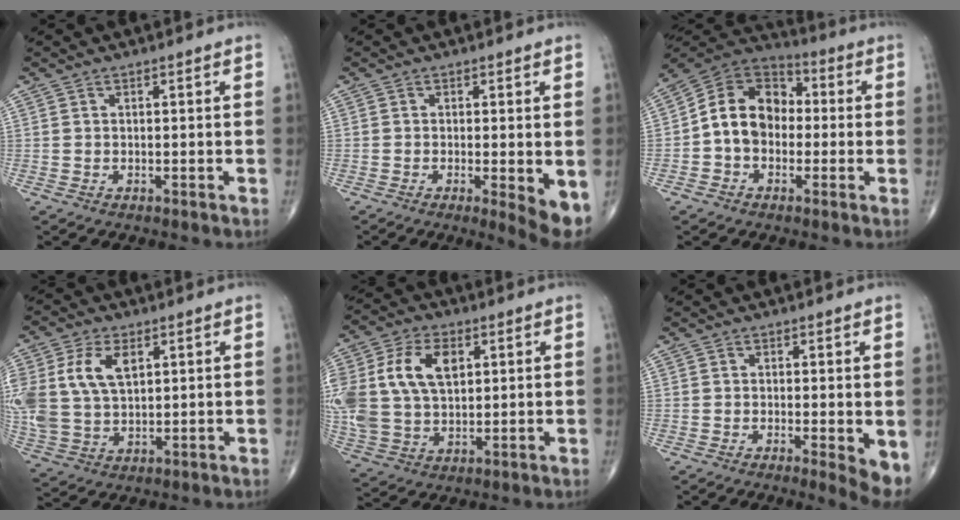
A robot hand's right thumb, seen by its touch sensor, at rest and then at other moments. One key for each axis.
{"total": 5.8, "fx": -1.2, "fy": 1.3, "fz": 5.5, "tx": -0.085, "ty": -0.018, "tz": -0.021}
{"total": 12.5, "fx": -1.0, "fy": 9.8, "fz": 7.8, "tx": -0.108, "ty": 0.041, "tz": -0.031}
{"total": 14.6, "fx": 4.0, "fy": 9.2, "fz": 10.7, "tx": -0.238, "ty": -0.001, "tz": 0.084}
{"total": 18.8, "fx": 4.3, "fy": 12.3, "fz": 13.5, "tx": -0.297, "ty": 0.004, "tz": 0.084}
{"total": 4.9, "fx": -0.7, "fy": 1.2, "fz": 4.7, "tx": -0.071, "ty": -0.015, "tz": -0.014}